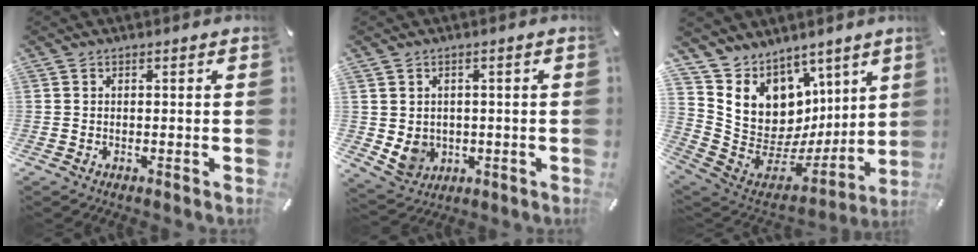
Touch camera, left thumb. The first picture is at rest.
{"total": 5.7, "force": [0.1, 5.5, 1.6], "torque": [-0.042, -0.004, 0.002]}
{"total": 10.3, "force": [4.2, 9.4, 0.6], "torque": [-0.013, -0.092, 0.097]}